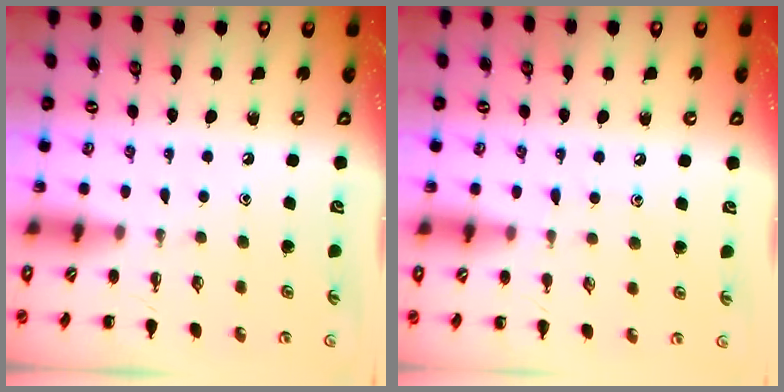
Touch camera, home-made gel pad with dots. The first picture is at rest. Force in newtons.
{"total": 6.5, "press": 6.1, "slide": 2.2}